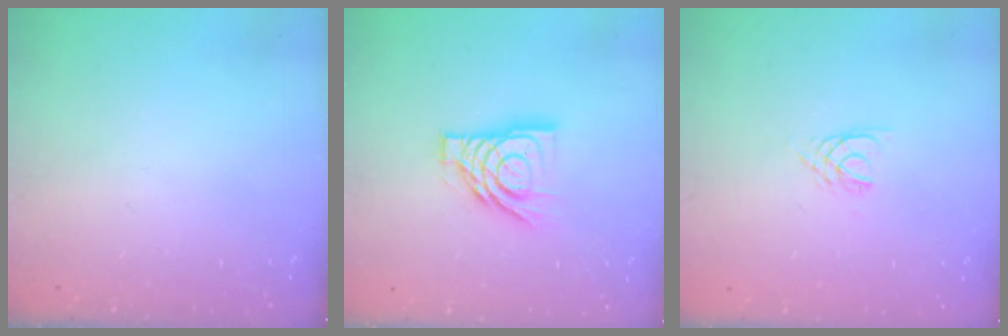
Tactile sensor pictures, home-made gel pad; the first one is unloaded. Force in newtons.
{"total": 12.2, "press": 12.2, "slide": 1.1}
{"total": 3.5, "press": 3.5, "slide": 0.5}